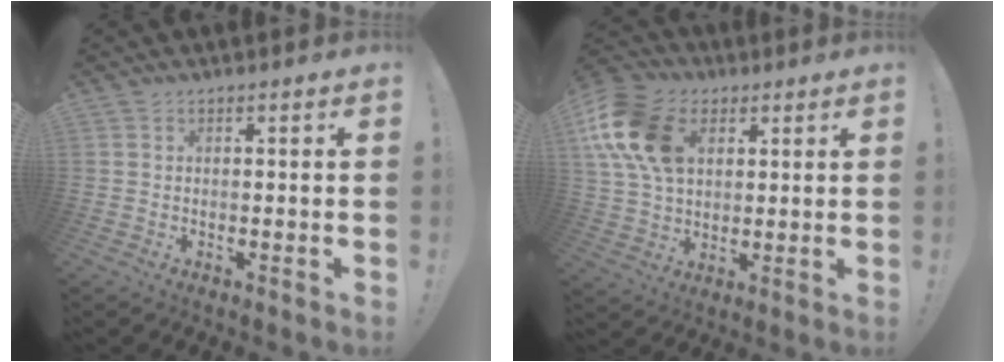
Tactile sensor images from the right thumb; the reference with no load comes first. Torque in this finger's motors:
{"motor_torque": [2.36, 2.45, 0.98, -0.45, 0.61]}